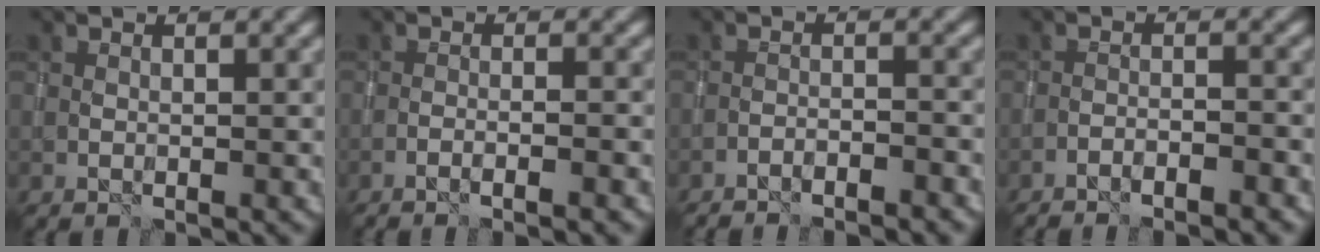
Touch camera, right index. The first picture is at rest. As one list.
[{"total": 2.5, "force": [-1.7, 0.4, 1.8], "torque": [-0.026, 0.014, -0.037]}, {"total": 3.8, "force": [-3.6, 0.6, 1.0], "torque": [-0.013, 0.008, -0.051]}, {"total": 3.5, "force": [-3.2, 0.5, 1.4], "torque": [-0.020, 0.008, -0.050]}]